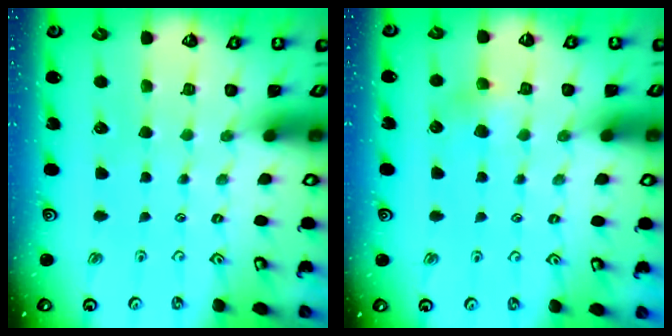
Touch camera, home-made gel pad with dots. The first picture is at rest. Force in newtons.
{"total": 4.0, "press": 4.0, "slide": 0.4}